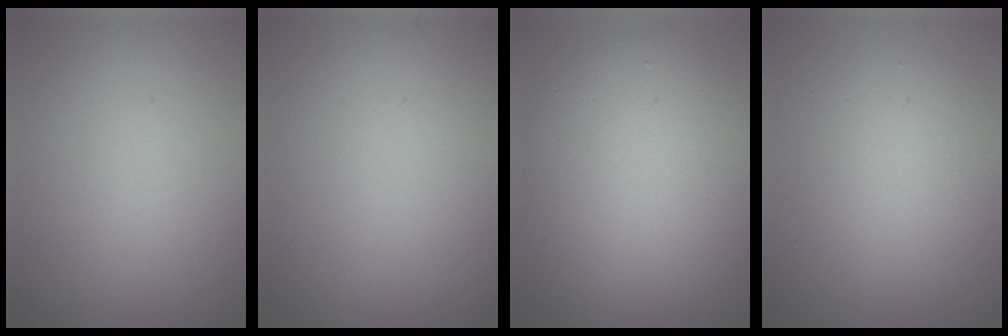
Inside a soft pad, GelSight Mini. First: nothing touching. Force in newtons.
{"total": 0.0}
{"total": 10.2, "press": 10.1, "slide": 0.8}
{"total": 3.9, "press": 3.9, "slide": 0.2}